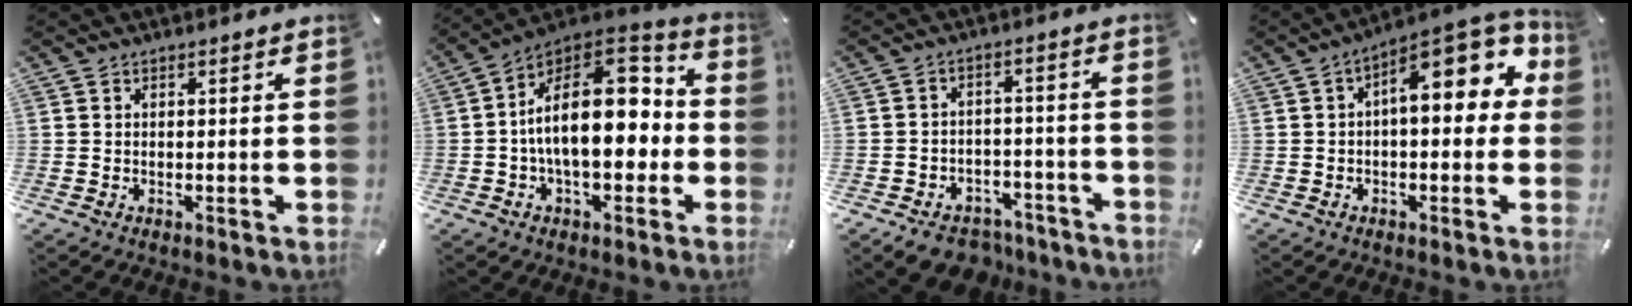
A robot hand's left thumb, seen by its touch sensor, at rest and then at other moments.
{"total": 20.9, "force": [-0.5, 12.5, 16.8], "torque": [-0.256, 0.000, -0.006]}
{"total": 7.8, "force": [-6.2, 4.0, 2.4], "torque": [-0.026, 0.043, -0.111]}
{"total": 13.7, "force": [4.1, 6.2, 11.5], "torque": [-0.159, -0.028, 0.067]}